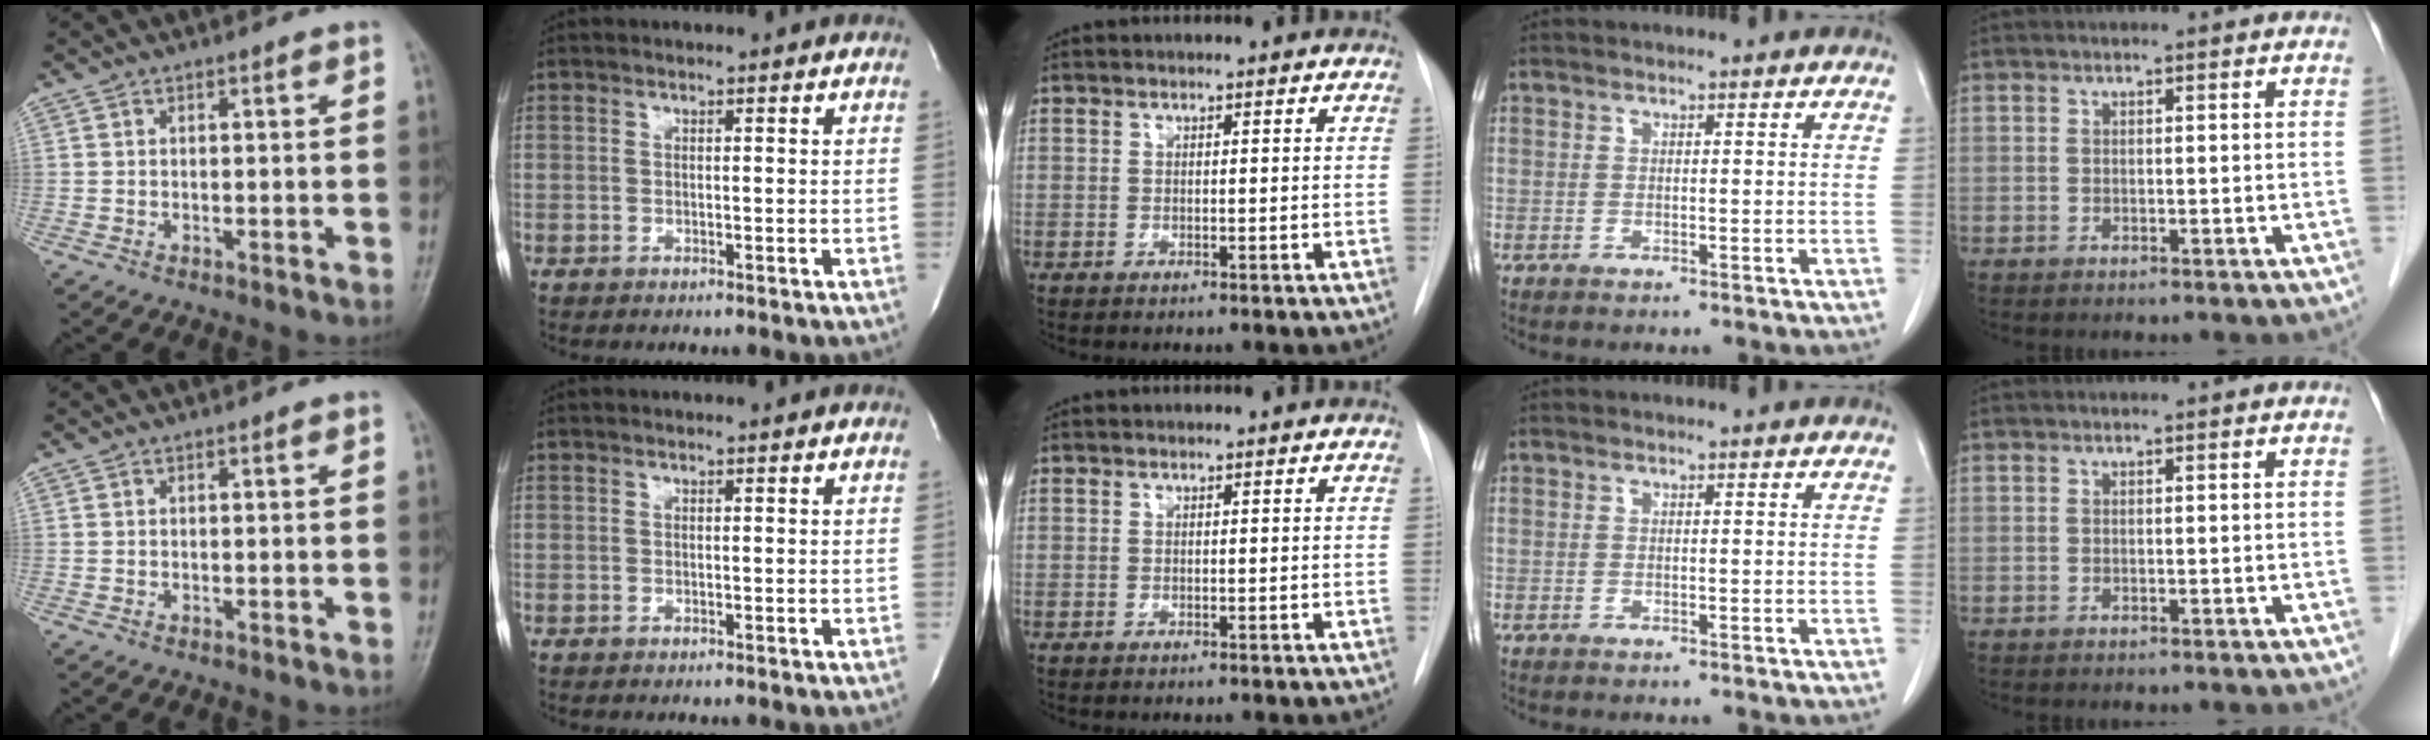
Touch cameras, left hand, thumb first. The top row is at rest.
{}